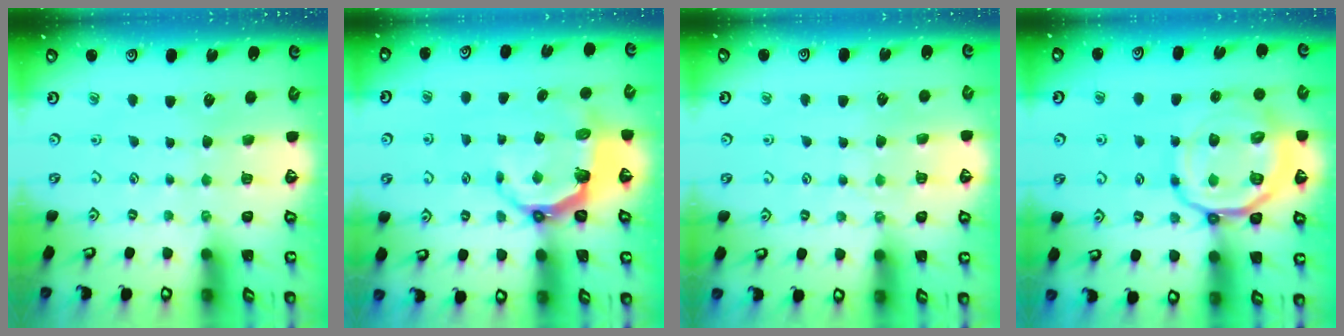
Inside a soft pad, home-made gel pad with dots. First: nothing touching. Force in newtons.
{"total": 6.5, "press": 5.0, "slide": 4.1}
{"total": 3.9, "press": 3.9, "slide": 0.7}
{"total": 15.9, "press": 15.8, "slide": 2.0}